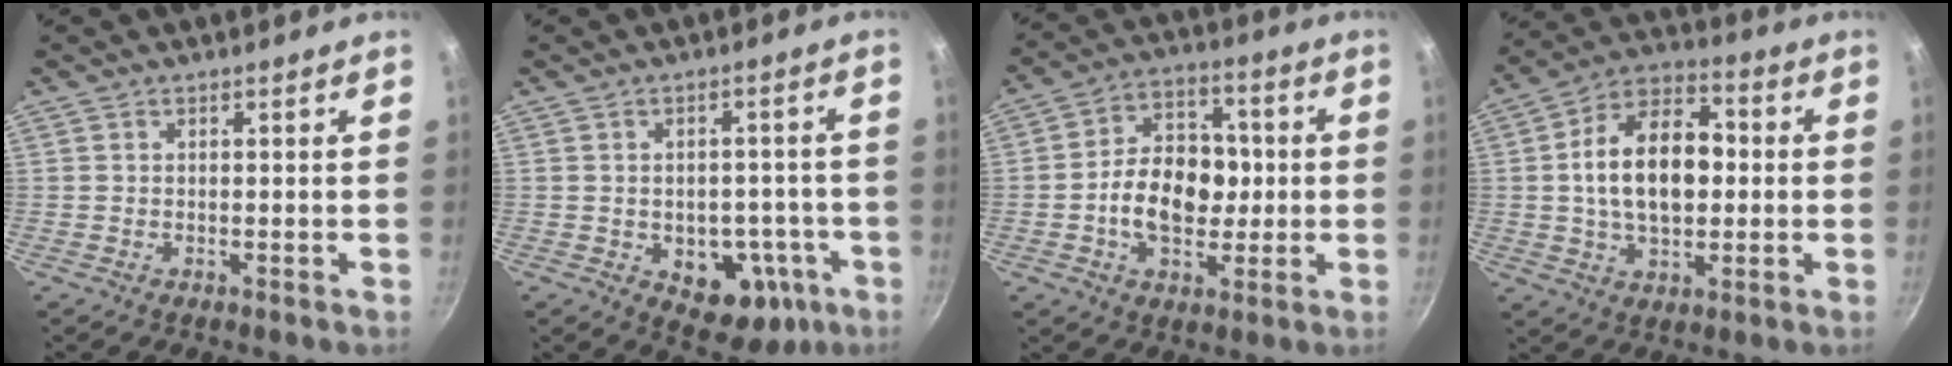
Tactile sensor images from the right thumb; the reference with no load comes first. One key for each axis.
{"total": 12.1, "fx": -3.8, "fy": 8.4, "fz": 7.8, "tx": -0.052, "ty": 0.011, "tz": -0.037}
{"total": 14.0, "fx": -1.1, "fy": 9.9, "fz": 9.9, "tx": -0.122, "ty": 0.024, "tz": -0.030}
{"total": 17.0, "fx": 0.6, "fy": 10.7, "fz": 13.2, "tx": -0.188, "ty": 0.028, "tz": -0.001}